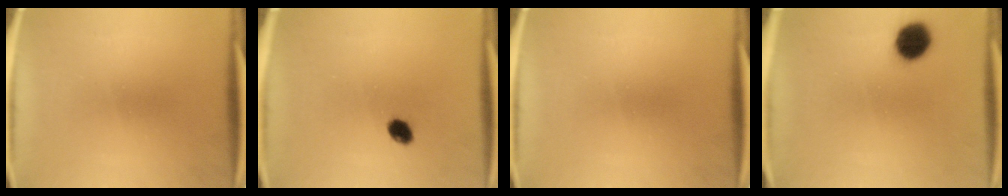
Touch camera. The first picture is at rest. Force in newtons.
{"total": 3.1}
{"total": 0.0}
{"total": 8.1}